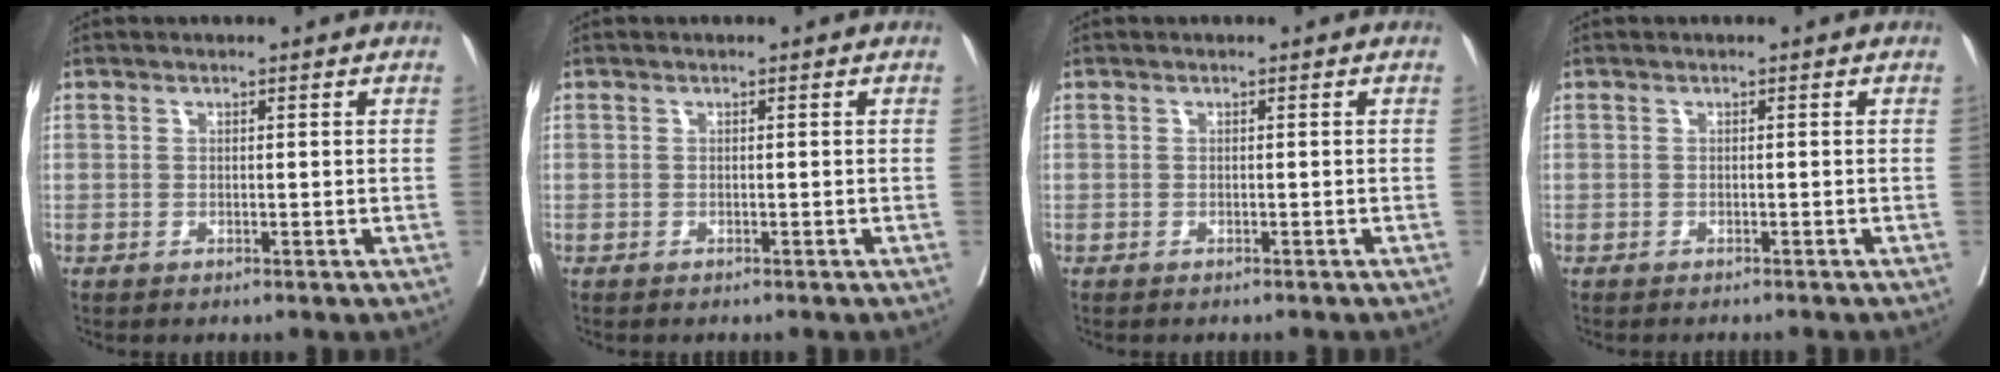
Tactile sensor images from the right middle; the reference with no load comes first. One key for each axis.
{"total": 1.3, "fx": -1.2, "fy": 0.1, "fz": 0.5, "tx": -0.007, "ty": 0.000, "tz": -0.016}
{"total": 2.0, "fx": -1.8, "fy": 0.2, "fz": 0.7, "tx": -0.010, "ty": 0.000, "tz": -0.023}
{"total": 3.2, "fx": -3.1, "fy": 0.1, "fz": 1.0, "tx": -0.010, "ty": -0.006, "tz": -0.039}